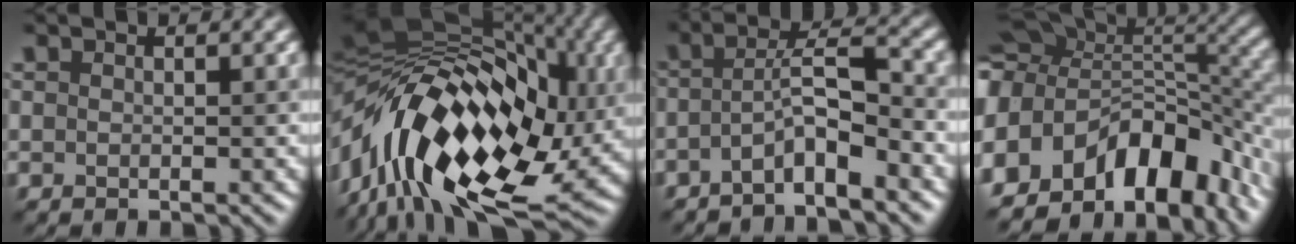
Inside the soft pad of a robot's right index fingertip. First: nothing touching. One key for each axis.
{"total": 18.2, "fx": -1.3, "fy": 11.0, "fz": 14.4, "tx": -0.246, "ty": 0.014, "tz": -0.027}
{"total": 4.7, "fx": -2.8, "fy": 0.7, "fz": 3.8, "tx": -0.060, "ty": 0.023, "tz": -0.056}
{"total": 13.3, "fx": -5.9, "fy": 7.8, "fz": 9.0, "tx": -0.156, "ty": 0.021, "tz": -0.095}